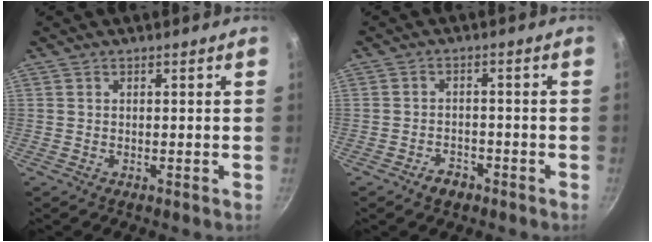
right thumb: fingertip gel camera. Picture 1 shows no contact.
{"total": 3.5, "force": [-2.4, 2.2, 1.4], "torque": [-0.011, 0.025, -0.034]}